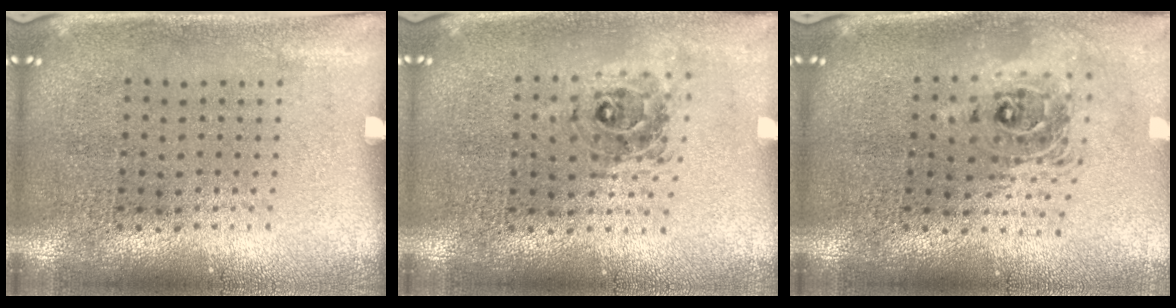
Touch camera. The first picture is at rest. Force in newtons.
{"total": 0.7, "press": 0.7, "slide": 0.2}
{"total": 2.0, "press": 1.6, "slide": 1.3}